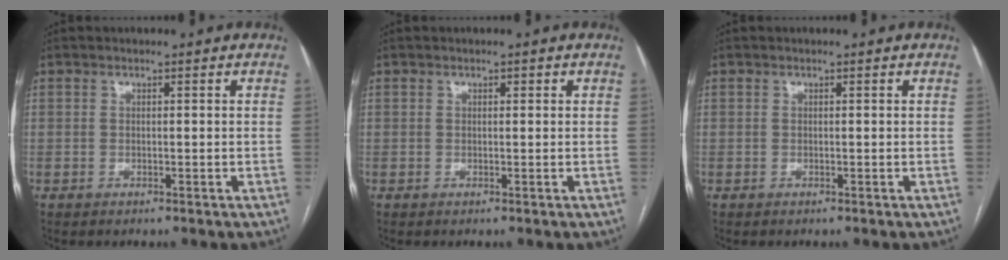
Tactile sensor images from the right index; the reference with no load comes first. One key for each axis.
{"total": 0.5, "fx": 0.2, "fy": 0.3, "fz": 0.4, "tx": -0.006, "ty": 0.002, "tz": 0.002}
{"total": 0.0}